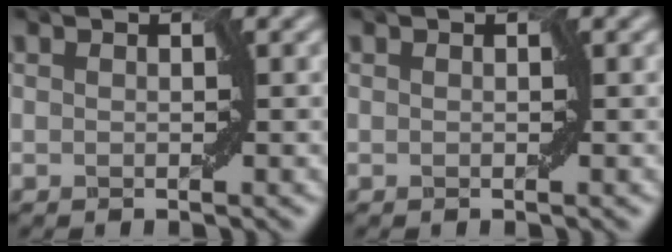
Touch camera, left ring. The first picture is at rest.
{"total": 0.0}